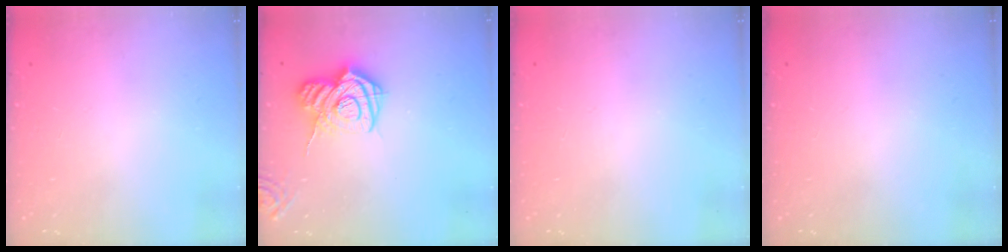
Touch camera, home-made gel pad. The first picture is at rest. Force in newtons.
{"total": 14.7, "press": 14.6, "slide": 1.5}
{"total": 0.0}
{"total": 0.0}